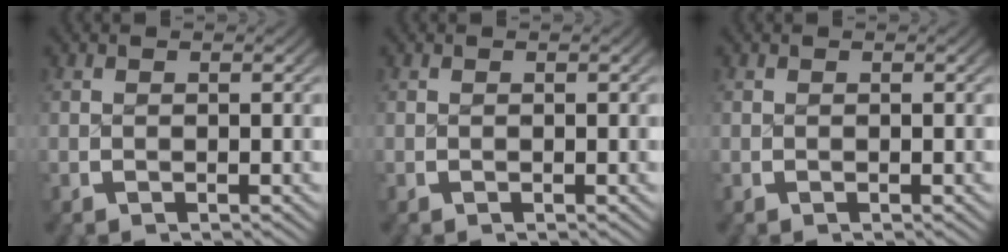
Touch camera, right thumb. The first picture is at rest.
{"total": 0.0}
{"total": 0.0}